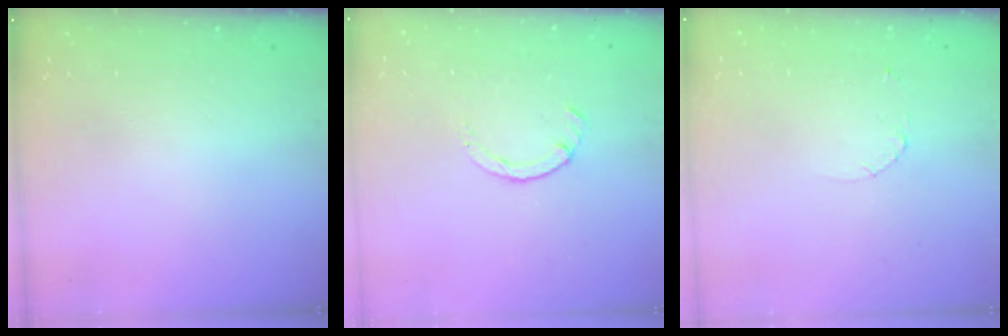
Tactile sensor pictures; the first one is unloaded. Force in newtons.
{"total": 2.2, "press": 2.1, "slide": 0.4}
{"total": 1.6, "press": 1.6, "slide": 0.2}